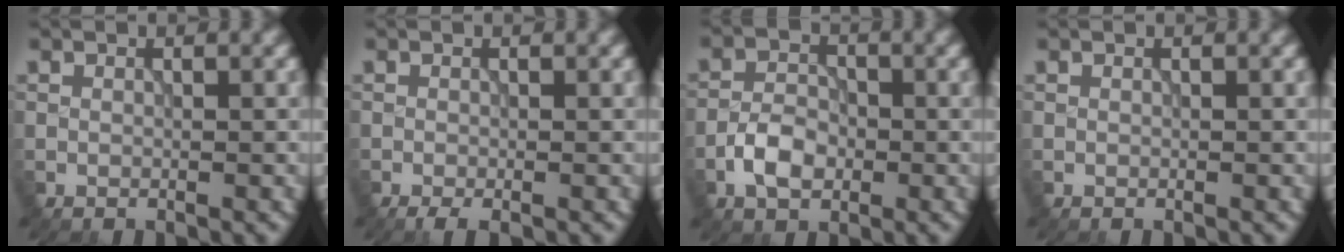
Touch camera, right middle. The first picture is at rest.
{"total": 1.4, "force": [-1.0, 0.3, 1.0], "torque": [-0.017, -0.005, -0.019]}
{"total": 3.5, "force": [-1.4, 2.2, 2.3], "torque": [-0.040, 0.004, -0.032]}
{"total": 0.0}